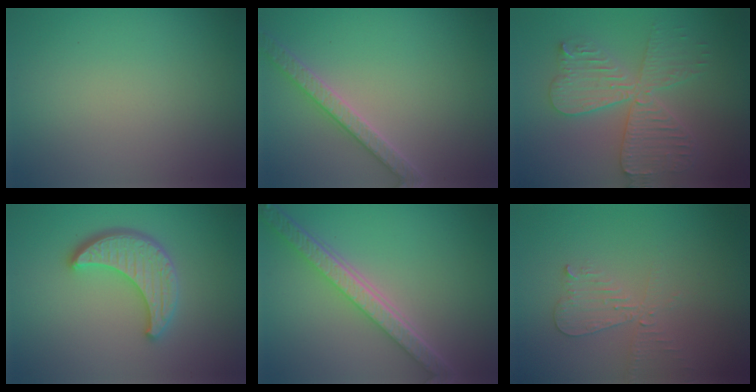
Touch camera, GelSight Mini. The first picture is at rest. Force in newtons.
{"total": 2.8, "press": 2.8, "slide": 0.4}
{"total": 5.5, "press": 5.5, "slide": 0.8}
{"total": 4.4, "press": 3.8, "slide": 2.3}
{"total": 5.8, "press": 4.4, "slide": 3.7}
{"total": 2.4, "press": 2.4, "slide": 0.5}